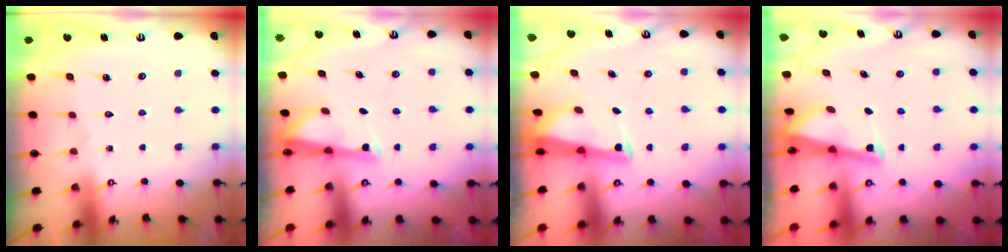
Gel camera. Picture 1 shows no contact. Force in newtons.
{"total": 3.0, "press": 2.9, "slide": 0.6}
{"total": 2.6, "press": 2.5, "slide": 0.6}
{"total": 2.5, "press": 2.5, "slide": 0.1}